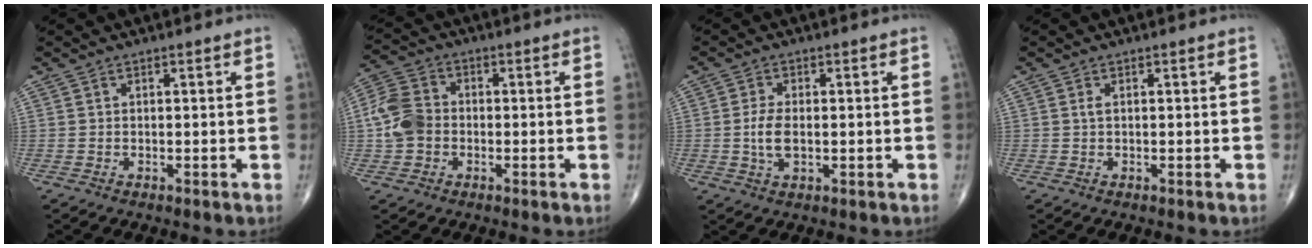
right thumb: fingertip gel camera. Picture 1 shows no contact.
{"total": 7.9, "force": [-0.9, 6.2, 4.8], "torque": [-0.095, 0.021, -0.030]}
{"total": 4.6, "force": [-0.2, 2.3, 4.0], "torque": [-0.083, -0.005, -0.005]}
{"total": 0.7, "force": [0.2, 0.2, 0.7], "torque": [-0.019, 0.002, 0.004]}